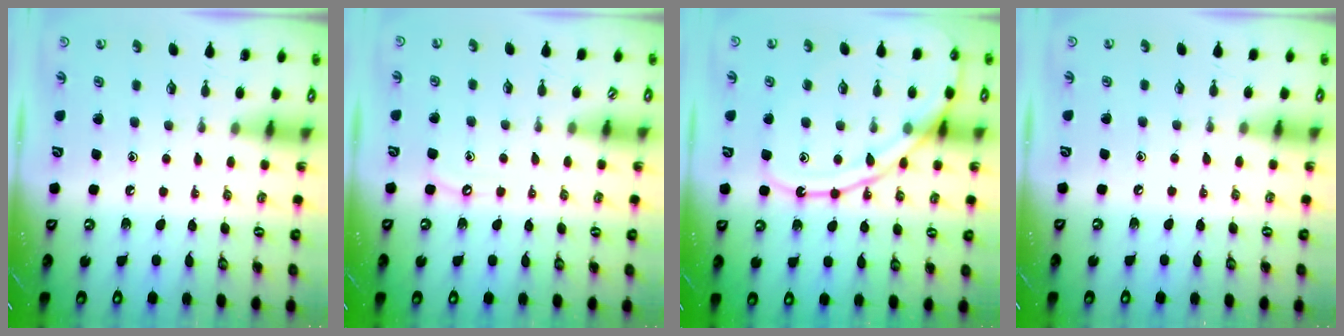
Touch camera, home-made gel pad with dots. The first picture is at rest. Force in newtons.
{"total": 3.6, "press": 3.6, "slide": 0.5}
{"total": 13.4, "press": 13.3, "slide": 1.3}
{"total": 1.0, "press": 1.0, "slide": 0.2}